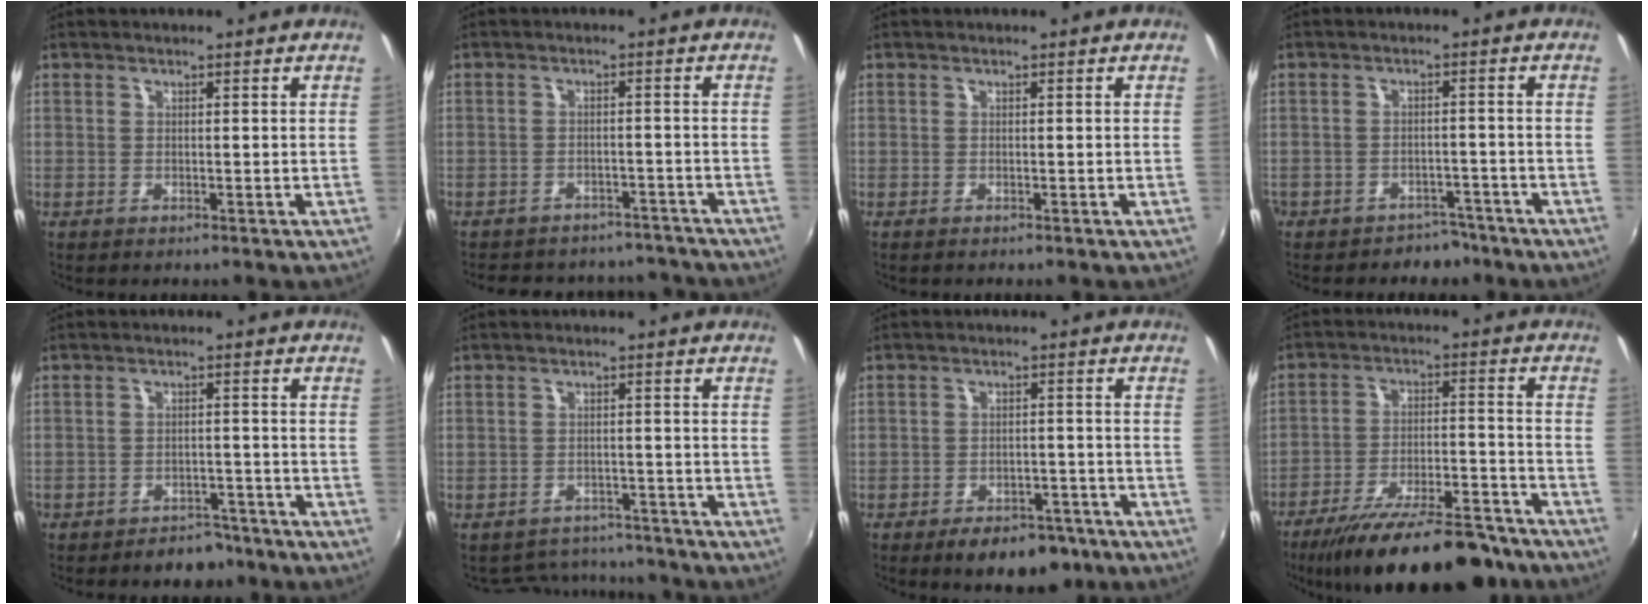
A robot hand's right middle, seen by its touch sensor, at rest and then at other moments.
{"total": 15.9, "force": [-13.8, 6.2, 4.7], "torque": [-0.108, 0.017, -0.166]}
{"total": 0.0}
{"total": 5.5, "force": [-4.2, 3.5, 0.3], "torque": [-0.009, 0.016, -0.059]}
{"total": 5.7, "force": [-4.7, 3.2, 1.0], "torque": [-0.025, 0.011, -0.059]}
{"total": 7.6, "force": [-7.0, 2.8, 0.7], "torque": [-0.026, 0.018, -0.094]}
{"total": 8.6, "force": [-5.9, 4.8, 3.9], "torque": [-0.074, 0.017, -0.066]}
{"total": 21.6, "force": [-17.7, 5.4, 11.1], "torque": [-0.195, -0.026, -0.256]}